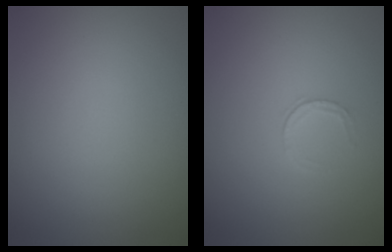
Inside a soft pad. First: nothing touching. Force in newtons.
{"total": 0.7, "press": 0.5, "slide": 0.5}